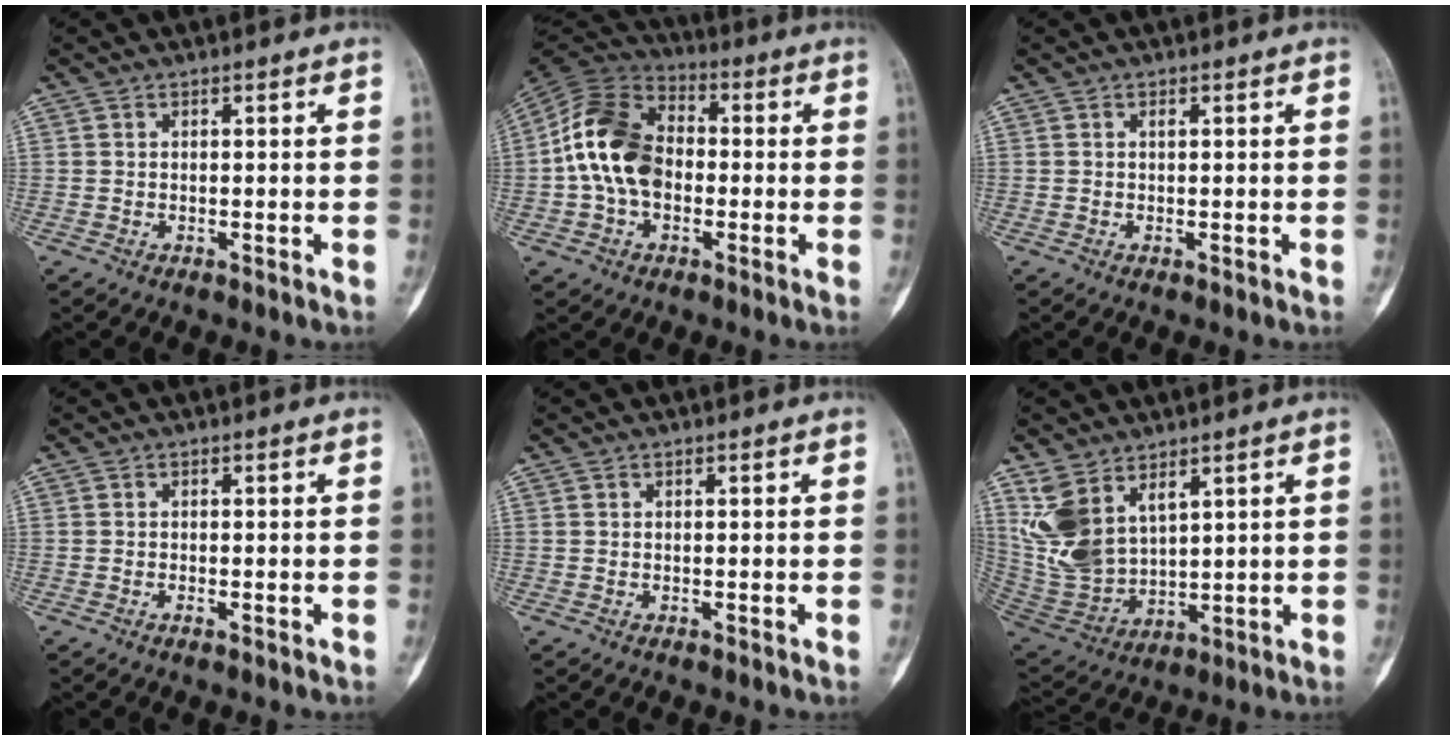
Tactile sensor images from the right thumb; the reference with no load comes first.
{"total": 14.9, "force": [-1.0, 10.5, 10.5], "torque": [-0.186, 0.033, -0.031]}
{"total": 0.7, "force": [0.1, 0.3, 0.6], "torque": [-0.009, 0.000, 0.002]}
{"total": 0.7, "force": [-0.4, 0.3, 0.6], "torque": [-0.012, -0.001, -0.007]}
{"total": 0.0}
{"total": 12.4, "force": [6.4, 7.3, 7.6], "torque": [-0.147, -0.025, 0.156]}